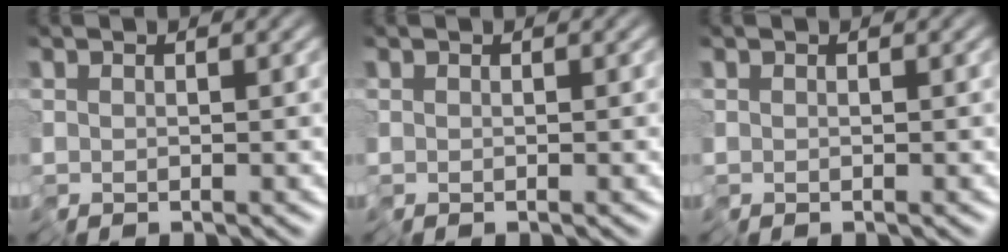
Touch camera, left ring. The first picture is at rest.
{"total": 0.0}
{"total": 0.0}